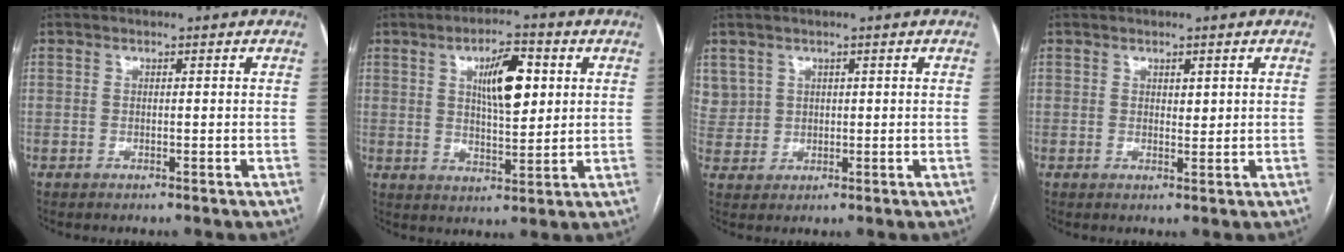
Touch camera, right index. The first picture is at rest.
{"total": 8.7, "force": [2.7, 2.7, 7.9], "torque": [-0.133, 0.008, 0.050]}
{"total": 5.2, "force": [2.6, 4.5, 0.3], "torque": [-0.003, 0.011, 0.059]}
{"total": 1.2, "force": [0.6, 0.6, 0.9], "torque": [-0.011, -0.005, 0.012]}